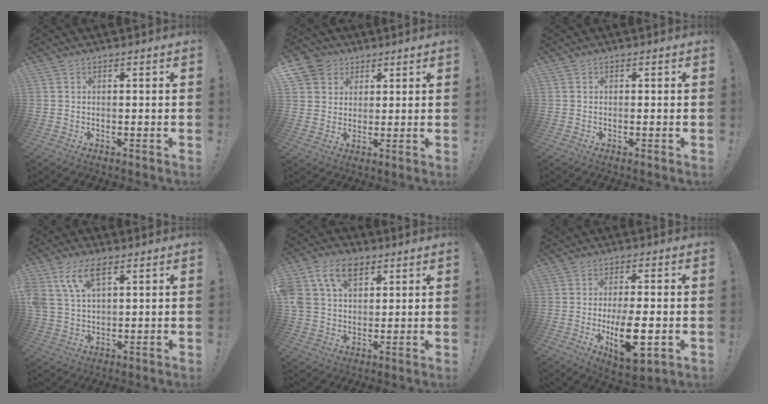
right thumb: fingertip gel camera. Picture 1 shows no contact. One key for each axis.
{"total": 7.2, "fx": 3.5, "fy": 6.2, "fz": 1.4, "tx": -0.020, "ty": -0.023, "tz": 0.070}
{"total": 0.0}
{"total": 10.5, "fx": 5.2, "fy": 5.4, "fz": 7.4, "tx": -0.160, "ty": -0.006, "tz": 0.101}
{"total": 13.5, "fx": 6.4, "fy": 9.1, "fz": 7.7, "tx": -0.143, "ty": -0.014, "tz": 0.126}
{"total": 12.6, "fx": -2.5, "fy": 4.7, "fz": 11.4, "tx": -0.190, "ty": -0.008, "tz": -0.038}